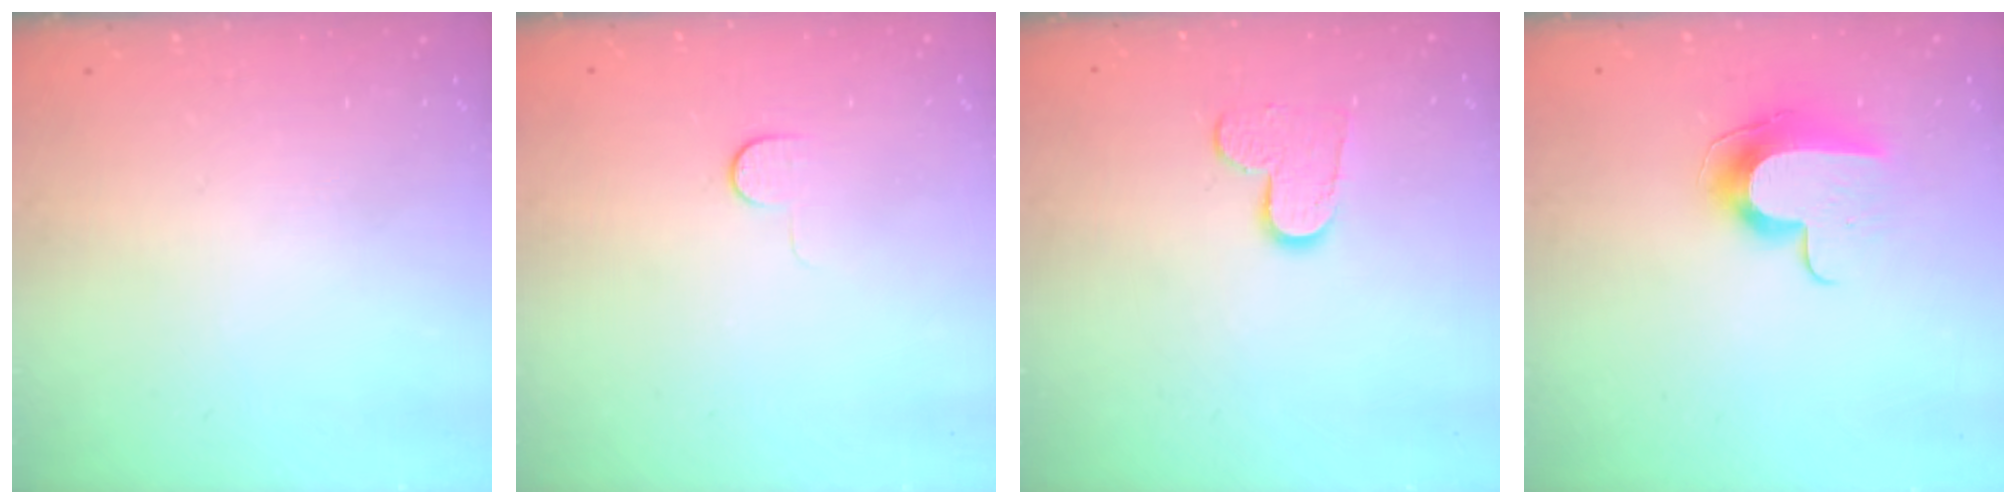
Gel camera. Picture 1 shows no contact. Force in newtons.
{"total": 5.0, "press": 5.0, "slide": 0.5}
{"total": 8.3, "press": 8.2, "slide": 0.5}
{"total": 10.2, "press": 10.2, "slide": 0.6}